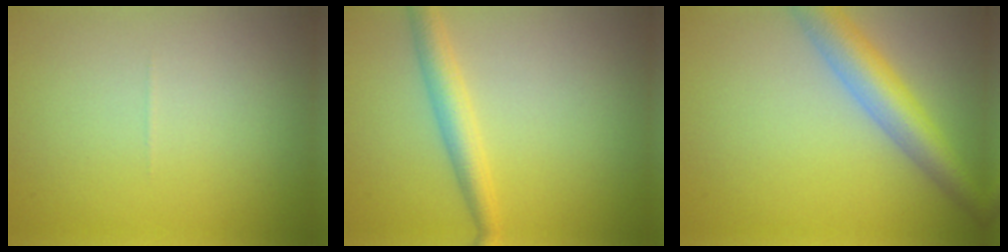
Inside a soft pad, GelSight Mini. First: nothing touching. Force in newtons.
{"total": 3.1, "press": 3.1, "slide": 0.1}
{"total": 5.4, "press": 5.4, "slide": 0.3}